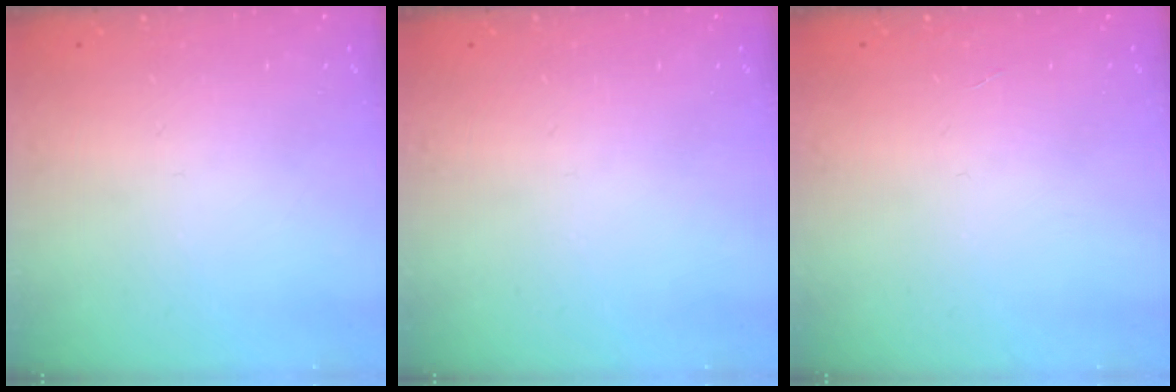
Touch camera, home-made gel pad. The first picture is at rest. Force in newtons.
{"total": 0.0}
{"total": 0.0}